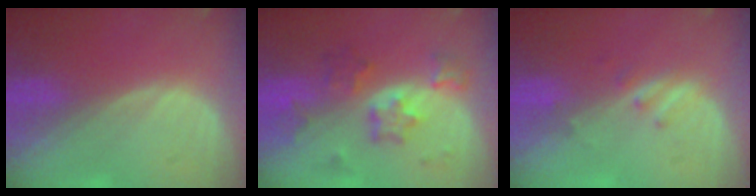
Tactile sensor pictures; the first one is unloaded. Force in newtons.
{"total": 6.8, "press": 6.6, "slide": 1.5}
{"total": 2.5, "press": 2.2, "slide": 1.2}